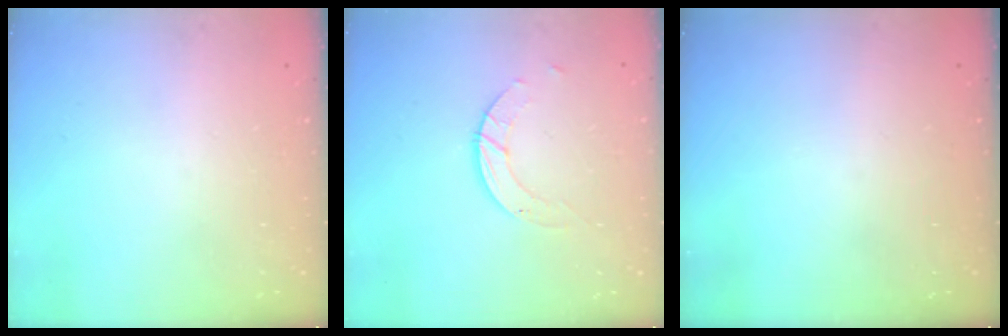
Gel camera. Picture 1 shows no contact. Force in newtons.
{"total": 3.0, "press": 3.0, "slide": 0.3}
{"total": 0.0}